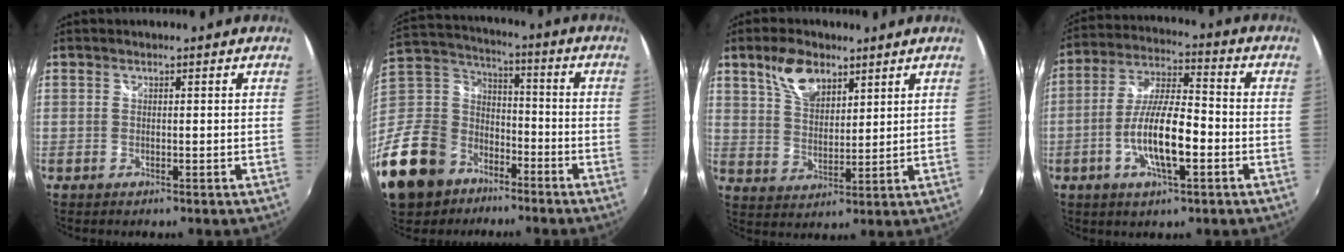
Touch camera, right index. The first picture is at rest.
{"total": 24.9, "force": [-15.3, 16.3, 11.1], "torque": [-0.290, 0.026, -0.252]}
{"total": 8.4, "force": [5.2, 4.3, 4.9], "torque": [-0.090, 0.014, 0.100]}
{"total": 12.2, "force": [-3.8, 3.3, 11.2], "torque": [-0.223, -0.002, -0.070]}